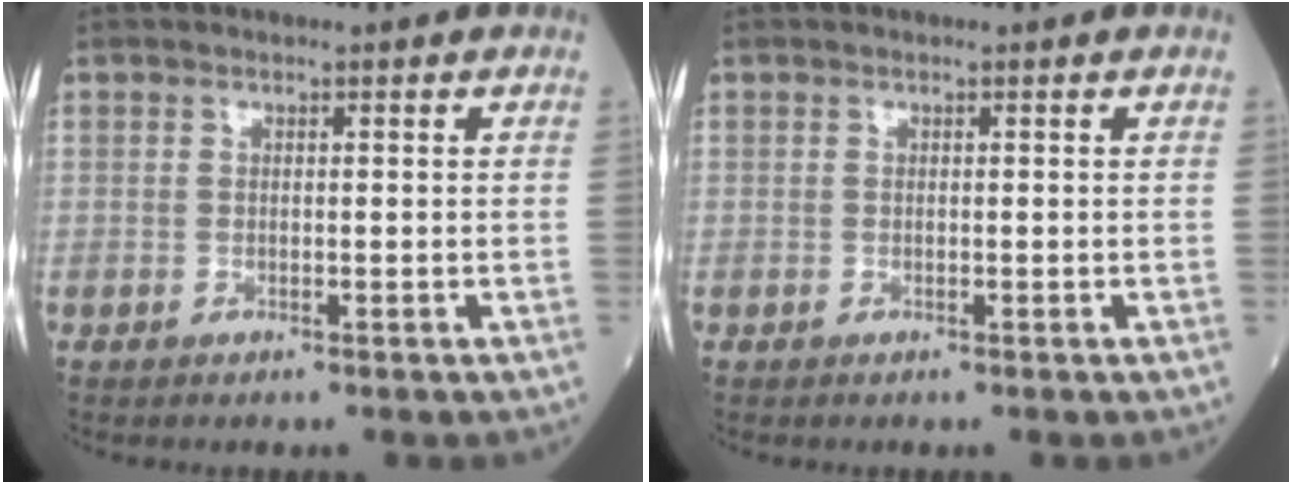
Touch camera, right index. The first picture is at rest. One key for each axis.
{"total": 0.0}